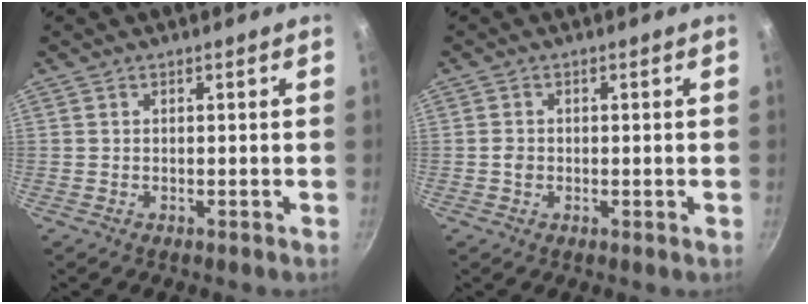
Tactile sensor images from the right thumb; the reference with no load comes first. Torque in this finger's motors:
{"motor_torque": [-0.03, 0.35, 0.40, -0.18, 0.02]}